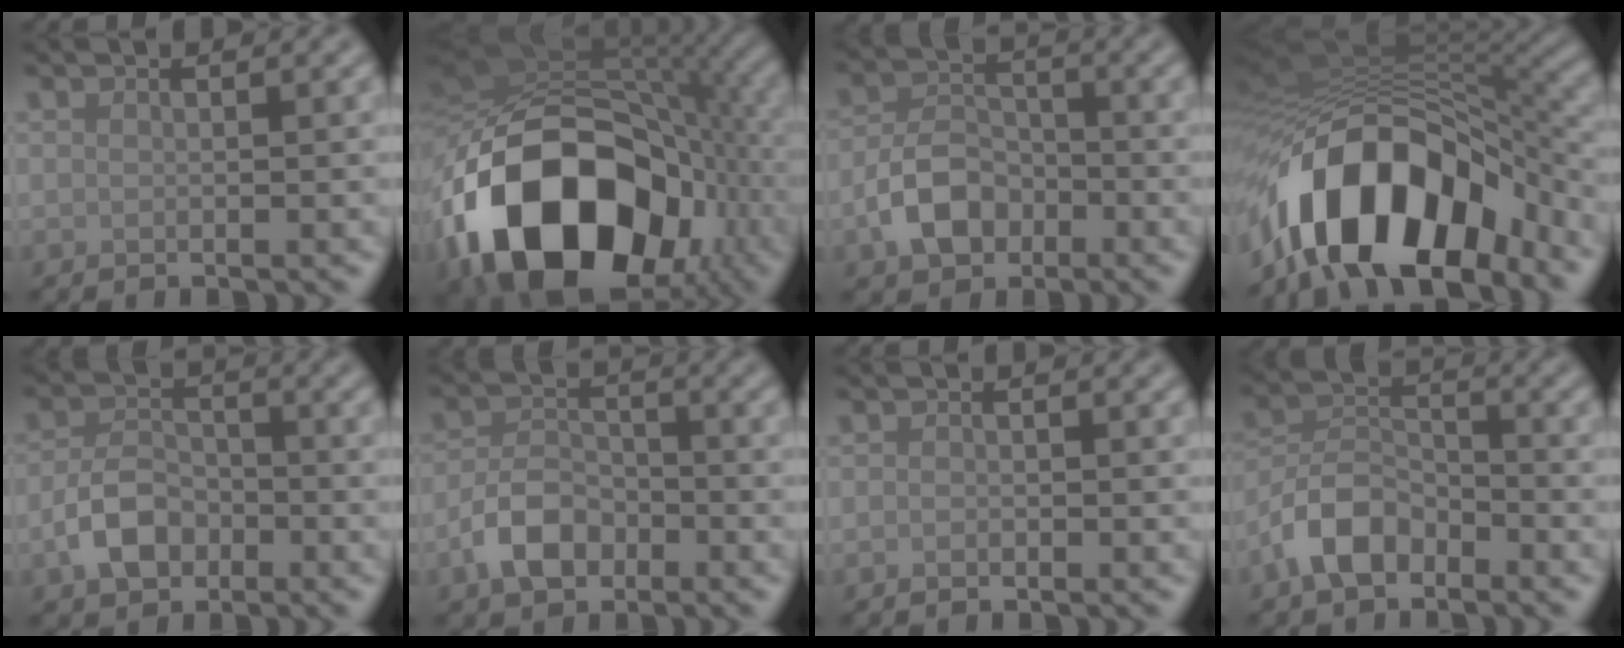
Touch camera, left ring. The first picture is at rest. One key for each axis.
{"total": 19.0, "fx": -7.5, "fy": 12.8, "fz": 11.9, "tx": -0.226, "ty": -0.026, "tz": -0.124}
{"total": 4.7, "fx": -2.2, "fy": 3.2, "fz": 2.6, "tx": -0.049, "ty": 0.004, "tz": -0.046}
{"total": 13.8, "fx": -7.2, "fy": 7.0, "fz": 9.4, "tx": -0.152, "ty": 0.003, "tz": -0.119}
{"total": 4.0, "fx": -1.9, "fy": 2.7, "fz": 2.3, "tx": -0.041, "ty": 0.006, "tz": -0.041}
{"total": 4.3, "fx": -2.2, "fy": 2.7, "fz": 2.5, "tx": -0.043, "ty": 0.004, "tz": -0.049}
{"total": 0.6, "fx": -0.3, "fy": 0.4, "fz": 0.4, "tx": -0.006, "ty": -0.002, "tz": -0.006}
{"total": 4.9, "fx": -3.0, "fy": 2.8, "fz": 2.7, "tx": -0.049, "ty": 0.007, "tz": -0.068}